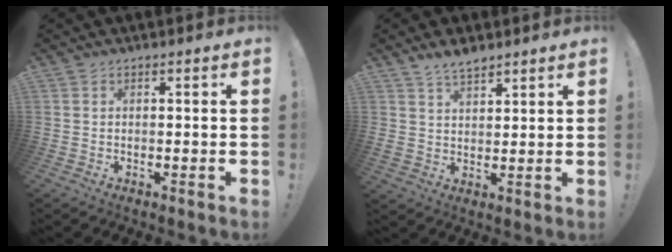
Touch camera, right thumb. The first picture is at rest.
{"total": 6.3, "force": [4.9, 3.1, 2.2], "torque": [-0.041, -0.024, 0.094]}